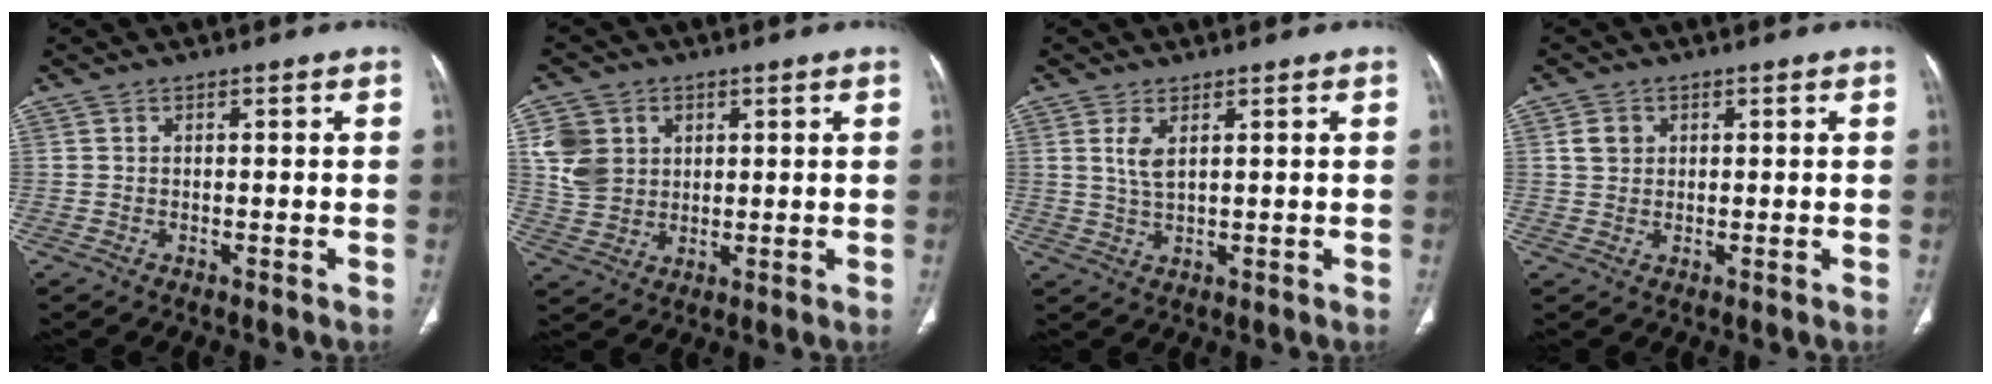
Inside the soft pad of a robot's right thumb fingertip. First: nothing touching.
{"total": 8.7, "force": [2.5, 7.3, 4.0], "torque": [-0.057, -0.006, 0.057]}
{"total": 3.7, "force": [1.5, 1.4, 3.0], "torque": [-0.065, -0.009, 0.036]}
{"total": 2.8, "force": [0.9, 2.4, 1.2], "torque": [-0.013, -0.001, 0.018]}